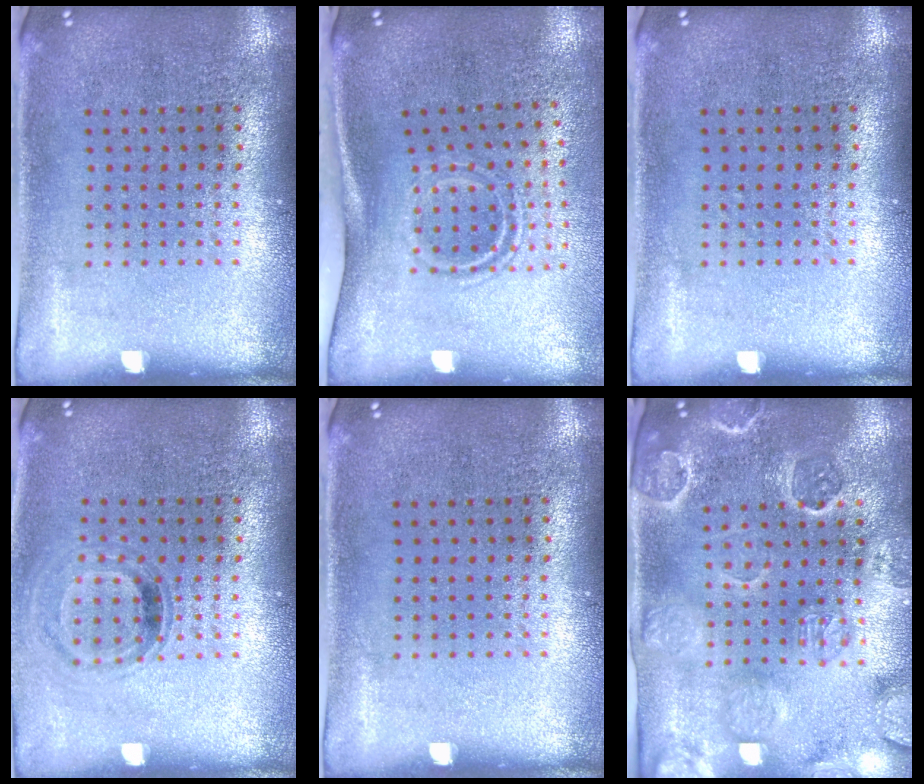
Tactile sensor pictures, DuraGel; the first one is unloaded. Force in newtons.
{"total": 1.8, "press": 1.1, "slide": 1.5}
{"total": 0.0}
{"total": 0.9, "press": 0.9, "slide": 0.3}
{"total": 0.0}
{"total": 3.2, "press": 3.1, "slide": 0.9}